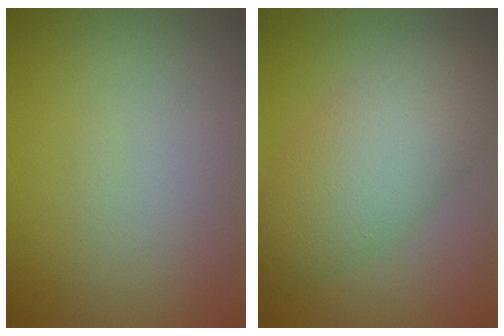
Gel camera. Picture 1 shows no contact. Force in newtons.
{"total": 6.9, "press": 6.9, "slide": 0.2}